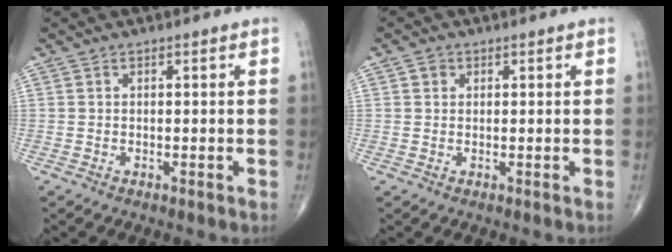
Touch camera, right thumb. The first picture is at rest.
{"total": 1.4, "force": [0.5, 1.3, 0.5], "torque": [0.000, 0.000, 0.003]}